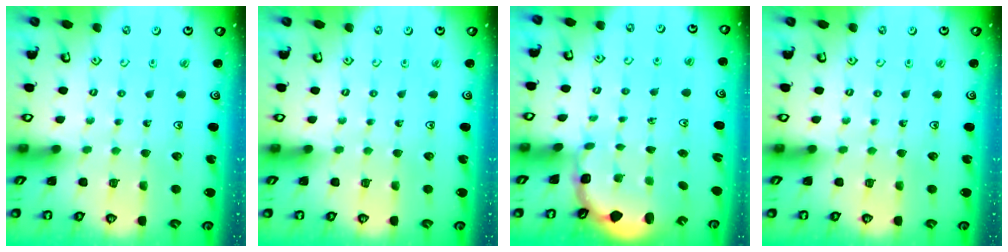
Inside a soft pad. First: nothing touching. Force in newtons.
{"total": 0.0}
{"total": 2.7, "press": 2.0, "slide": 1.7}
{"total": 0.0}